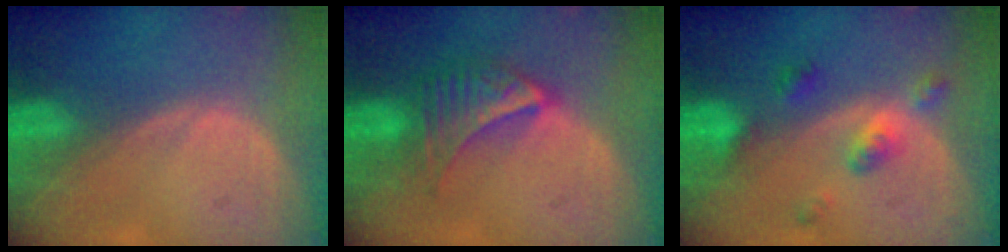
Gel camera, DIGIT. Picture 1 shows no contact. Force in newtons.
{"total": 7.3, "press": 6.3, "slide": 3.5}
{"total": 5.1, "press": 4.6, "slide": 2.2}